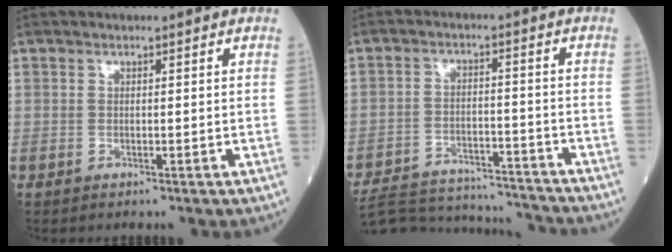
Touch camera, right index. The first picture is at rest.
{"total": 18.1, "force": [-17.4, 2.8, 4.4], "torque": [-0.101, -0.001, -0.255]}